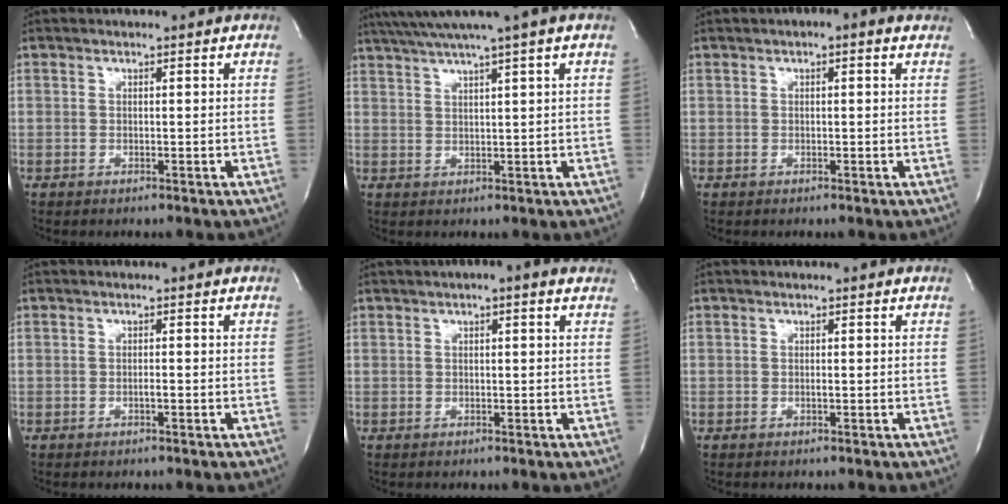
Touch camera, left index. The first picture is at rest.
{"total": 8.3, "force": [6.0, -1.6, 5.5], "torque": [-0.095, 0.024, 0.090]}
{"total": 2.2, "force": [1.0, 0.8, 1.9], "torque": [-0.031, 0.009, 0.007]}
{"total": 0.7, "force": [-0.4, 0.1, 0.5], "torque": [-0.011, 0.000, -0.008]}
{"total": 3.5, "force": [2.0, 0.7, 2.8], "torque": [-0.043, 0.019, 0.021]}
{"total": 0.0}